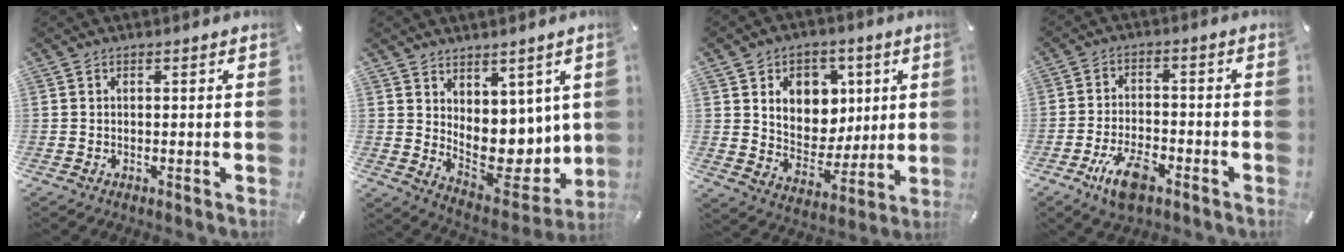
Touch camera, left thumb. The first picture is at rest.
{"total": 9.1, "force": [3.2, 7.1, 4.6], "torque": [-0.054, -0.051, 0.078]}
{"total": 10.6, "force": [3.7, 9.4, 3.3], "torque": [-0.051, -0.026, 0.072]}
{"total": 8.9, "force": [-5.1, 4.2, 6.1], "torque": [-0.127, 0.016, -0.093]}